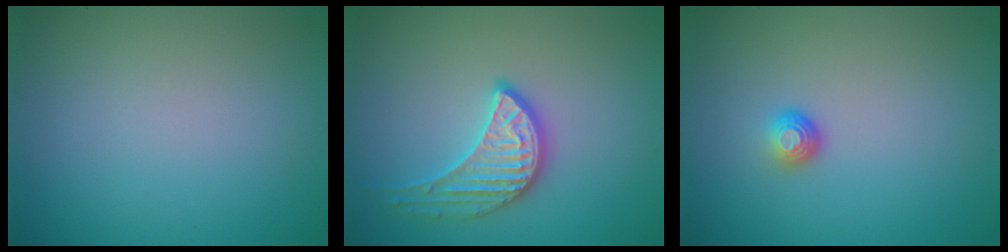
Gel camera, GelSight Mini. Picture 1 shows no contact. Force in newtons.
{"total": 3.3, "press": 3.2, "slide": 0.9}
{"total": 1.5, "press": 1.0, "slide": 1.1}